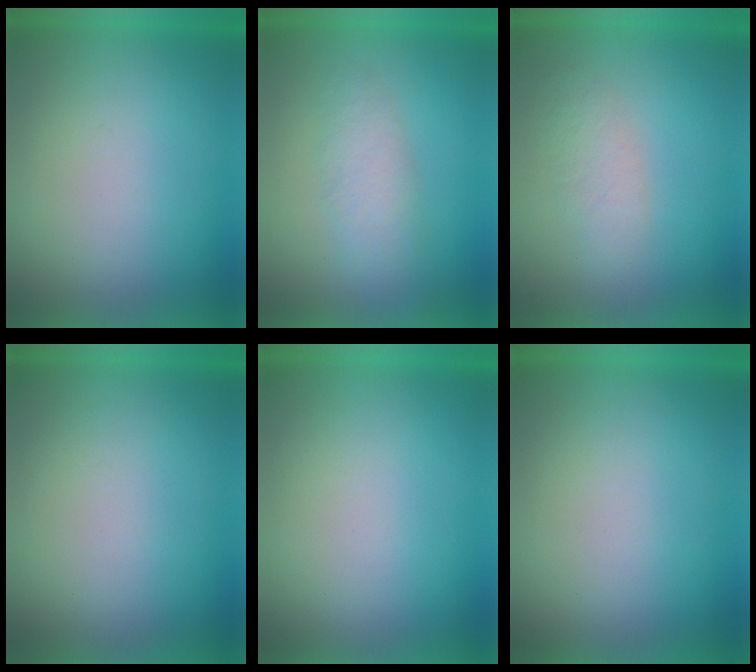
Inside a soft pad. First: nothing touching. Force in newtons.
{"total": 3.2}
{"total": 2.7}
{"total": 0.0}
{"total": 0.0}
{"total": 0.0}